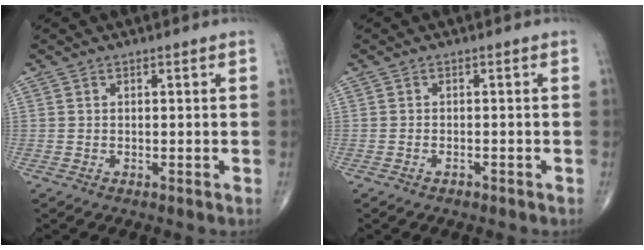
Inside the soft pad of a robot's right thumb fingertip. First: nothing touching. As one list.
[{"total": 0.8, "force": [-0.6, 0.4, 0.3], "torque": [-0.008, 0.003, -0.010]}]